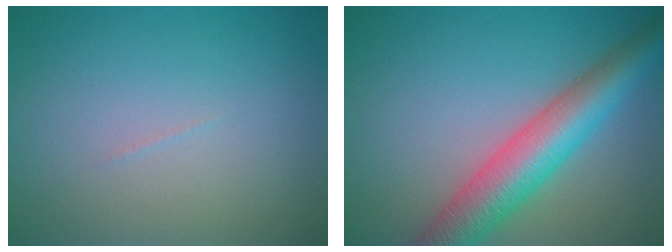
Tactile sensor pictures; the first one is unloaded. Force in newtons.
{"total": 7.4, "press": 7.4, "slide": 0.3}